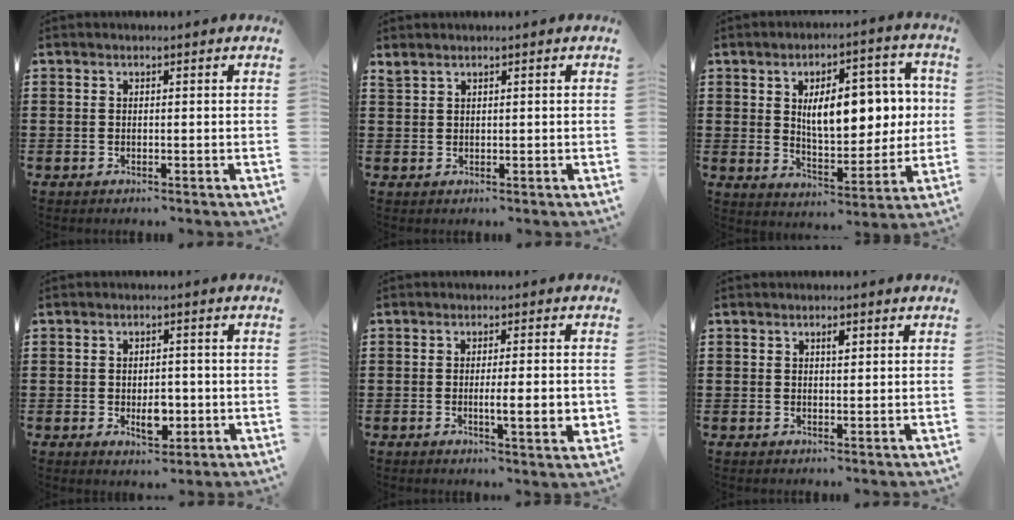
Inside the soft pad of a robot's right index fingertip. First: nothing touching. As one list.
[{"total": 1.0, "force": [0.9, 0.3, 0.4], "torque": [-0.009, 0.000, 0.017]}, {"total": 10.7, "force": [1.9, 5.2, 9.2], "torque": [-0.138, 0.002, 0.027]}, {"total": 4.4, "force": [-1.0, 2.5, 3.5], "torque": [-0.055, 0.003, -0.018]}, {"total": 5.4, "force": [-0.8, 0.7, 5.3], "torque": [-0.080, -0.009, -0.014]}, {"total": 1.2, "force": [0.5, 0.5, 1.0], "torque": [-0.013, 0.000, 0.007]}]